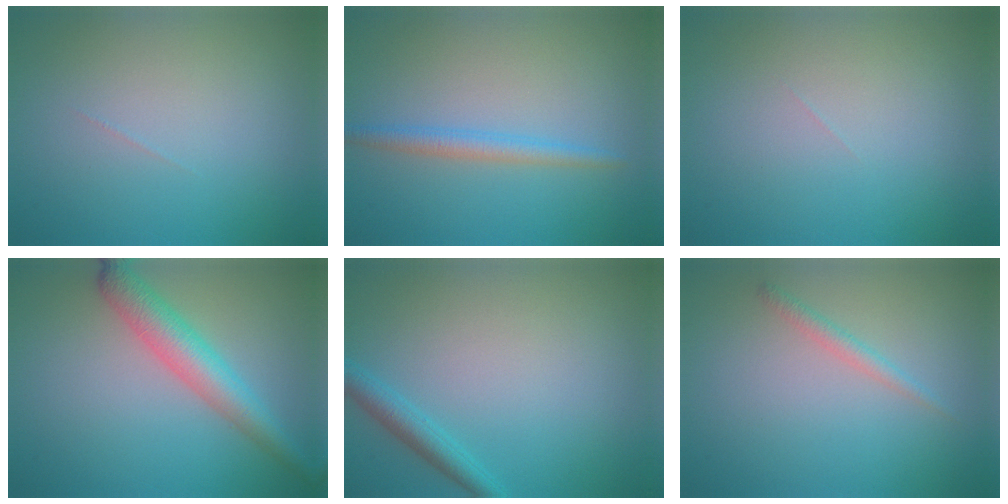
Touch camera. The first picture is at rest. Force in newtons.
{"total": 2.1, "press": 2.1, "slide": 0.0}
{"total": 0.0}
{"total": 4.5, "press": 4.5, "slide": 0.2}
{"total": 2.2, "press": 2.2, "slide": 0.1}
{"total": 1.2, "press": 1.2, "slide": 0.0}